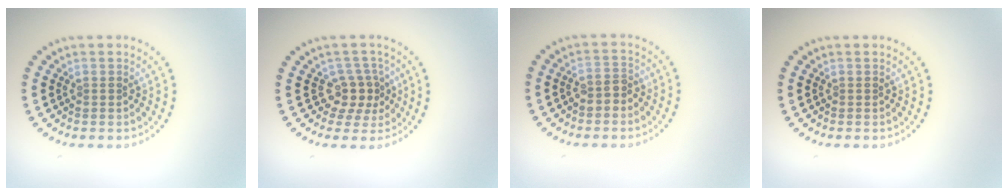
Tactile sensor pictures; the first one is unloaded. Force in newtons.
{"total": 2.7, "press": 2.1, "slide": 1.7}
{"total": 1.7, "press": 1.5, "slide": 0.8}
{"total": 0.0}